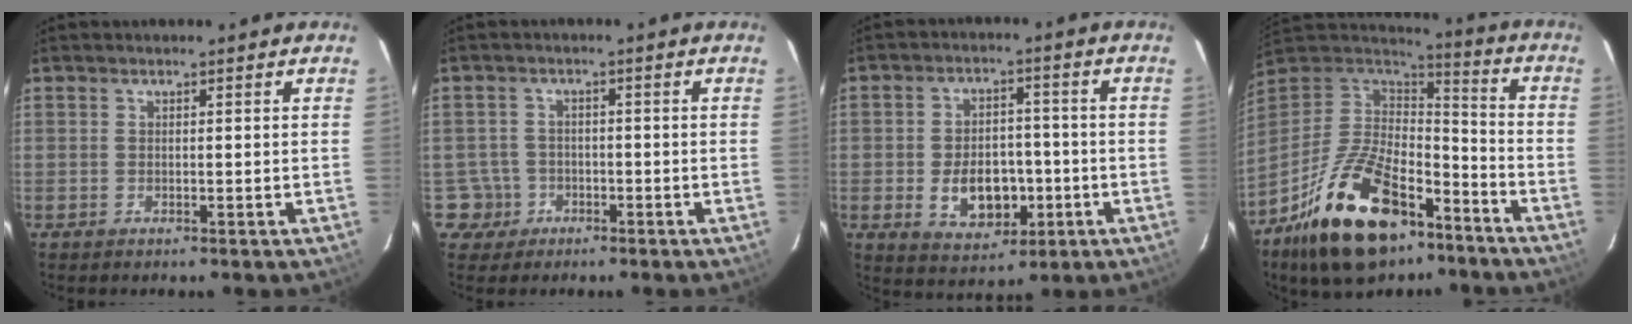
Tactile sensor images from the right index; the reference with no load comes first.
{"total": 4.5, "force": [-1.9, 4.1, -0.2], "torque": [-0.004, 0.021, -0.033]}
{"total": 10.2, "force": [-2.7, 7.0, 7.0], "torque": [-0.137, 0.003, -0.025]}
{"total": 25.5, "force": [-15.4, 12.6, 15.9], "torque": [-0.316, -0.005, -0.248]}